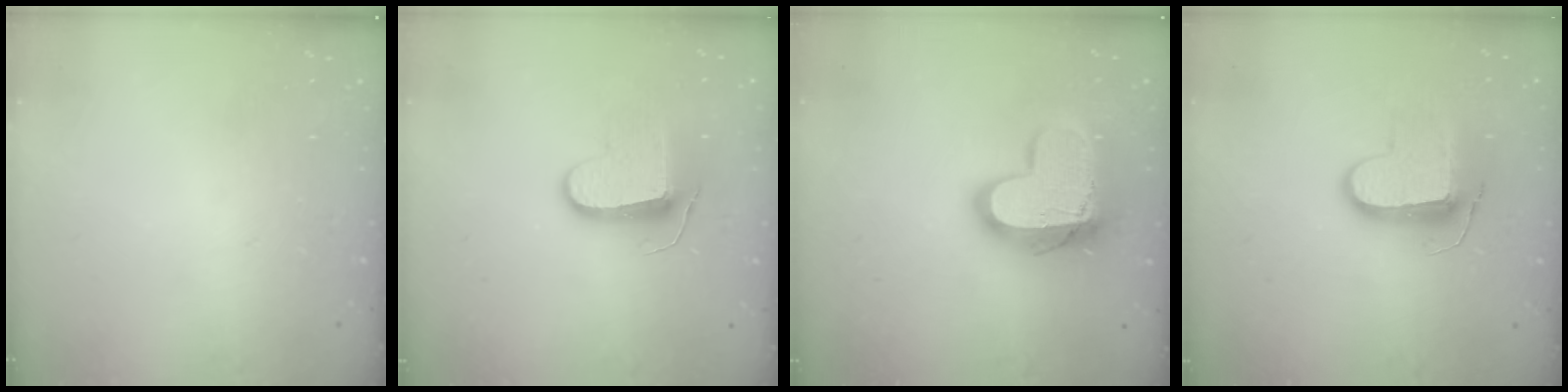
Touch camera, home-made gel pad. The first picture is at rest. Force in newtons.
{"total": 9.5, "press": 9.5, "slide": 0.1}
{"total": 15.7, "press": 15.7, "slide": 1.2}
{"total": 9.4, "press": 9.3, "slide": 1.3}